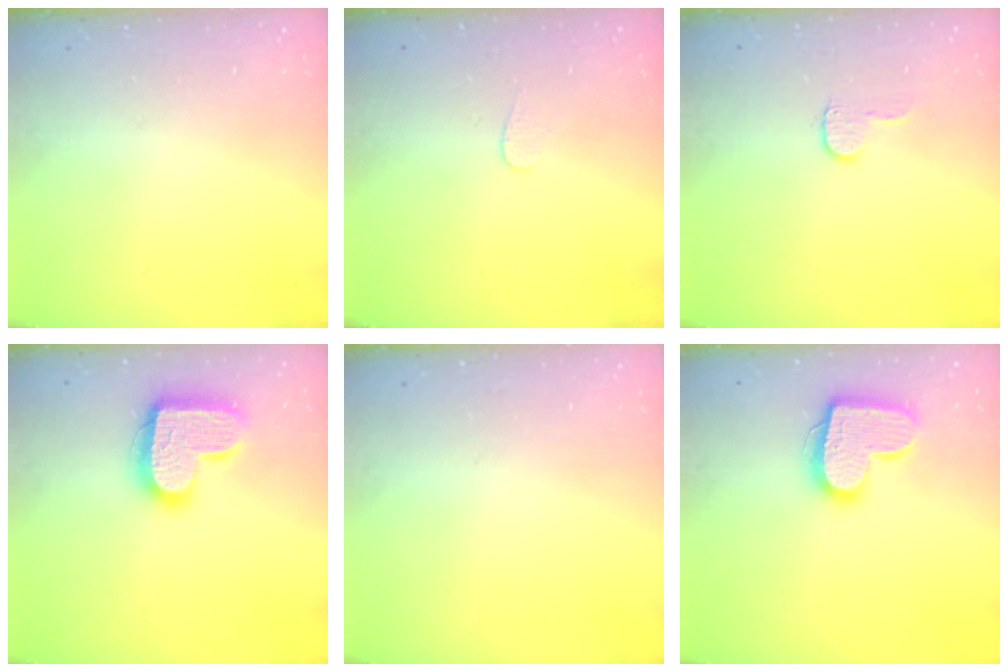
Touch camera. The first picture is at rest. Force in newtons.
{"total": 3.3, "press": 3.3, "slide": 0.3}
{"total": 4.6, "press": 4.6, "slide": 0.4}
{"total": 17.3, "press": 17.3, "slide": 1.1}
{"total": 0.0}
{"total": 16.4, "press": 16.4, "slide": 1.2}